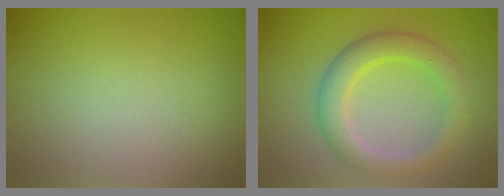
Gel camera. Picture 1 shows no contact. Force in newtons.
{"total": 4.2, "press": 4.2, "slide": 0.4}